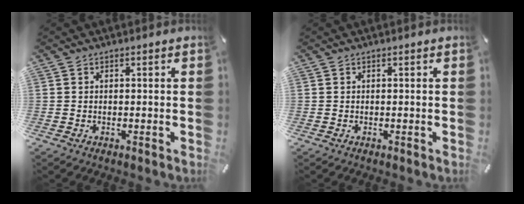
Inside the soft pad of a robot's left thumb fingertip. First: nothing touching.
{"total": 0.0}